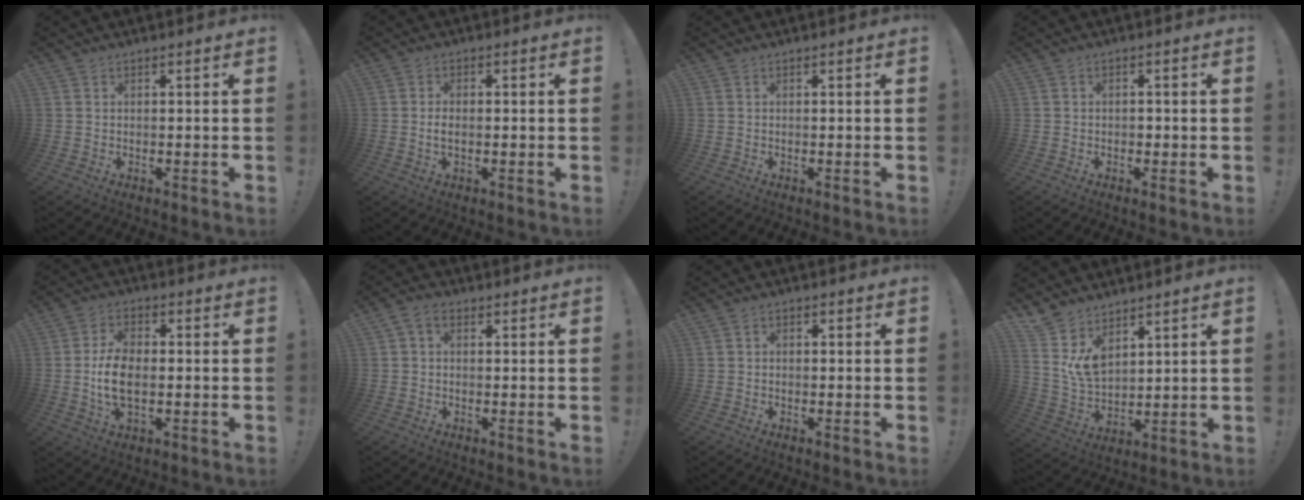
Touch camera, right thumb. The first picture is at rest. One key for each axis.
{"total": 2.2, "fx": -0.1, "fy": 1.1, "fz": 1.9, "tx": -0.041, "ty": 0.004, "tz": -0.004}
{"total": 0.0}
{"total": 1.4, "fx": -0.8, "fy": 1.0, "fz": 0.6, "tx": -0.010, "ty": 0.004, "tz": -0.016}
{"total": 9.2, "fx": -0.6, "fy": 5.4, "fz": 7.4, "tx": -0.133, "ty": -0.006, "tz": -0.013}
{"total": 3.0, "fx": 0.6, "fy": 2.0, "fz": 2.2, "tx": -0.039, "ty": 0.002, "tz": 0.011}
{"total": 1.3, "fx": -0.8, "fy": 0.8, "fz": 0.7, "tx": -0.009, "ty": 0.005, "tz": -0.016}
{"total": 9.3, "fx": 5.9, "fy": 5.5, "fz": 4.5, "tx": -0.086, "ty": -0.036, "tz": 0.122}